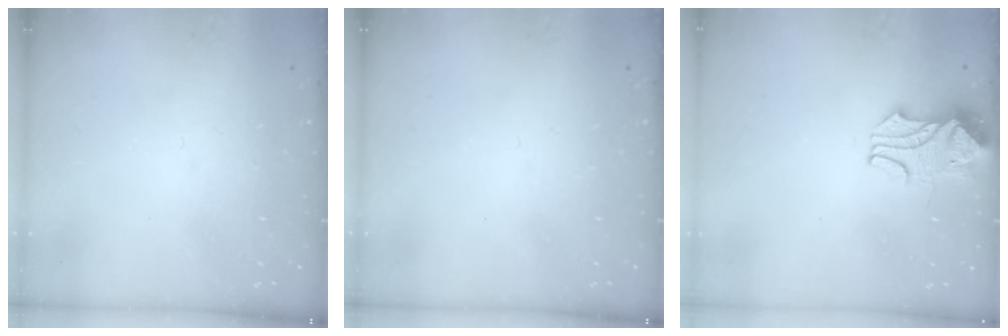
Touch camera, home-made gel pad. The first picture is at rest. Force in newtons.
{"total": 0.0}
{"total": 2.3, "press": 2.1, "slide": 0.8}